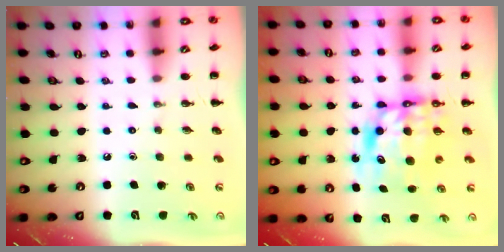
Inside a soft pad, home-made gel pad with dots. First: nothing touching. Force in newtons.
{"total": 9.9, "press": 9.5, "slide": 2.6}